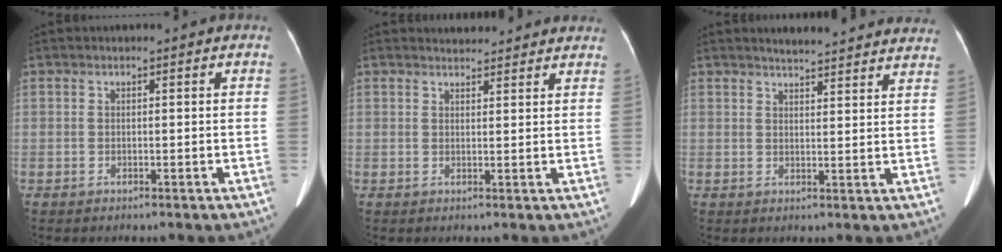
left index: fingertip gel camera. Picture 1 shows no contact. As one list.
[{"total": 6.0, "force": [5.7, 1.5, 1.0], "torque": [-0.005, 0.017, 0.057]}, {"total": 15.3, "force": [14.4, 2.1, 4.6], "torque": [-0.048, -0.004, 0.162]}]